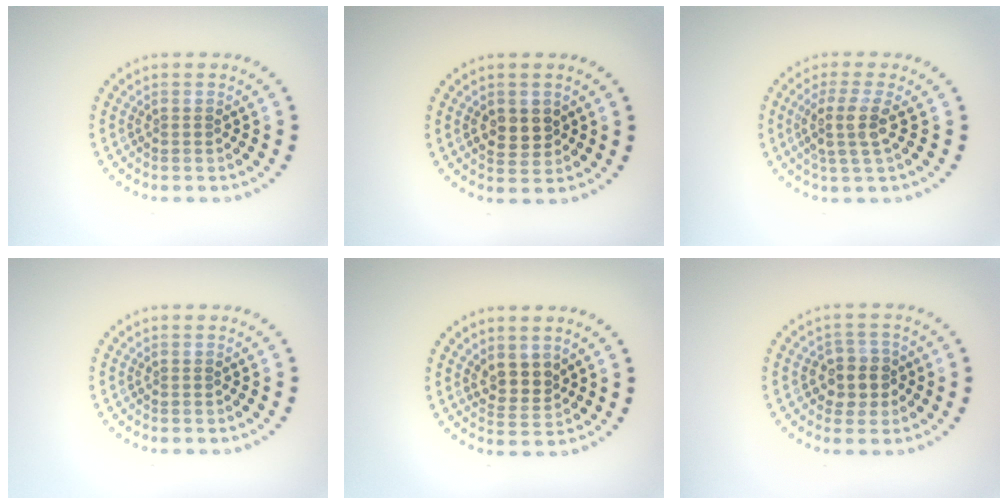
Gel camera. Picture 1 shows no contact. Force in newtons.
{"total": 2.5, "press": 2.5, "slide": 0.3}
{"total": 3.1, "press": 2.4, "slide": 2.0}
{"total": 0.0}
{"total": 2.4, "press": 2.2, "slide": 1.2}
{"total": 2.8, "press": 2.7, "slide": 0.8}